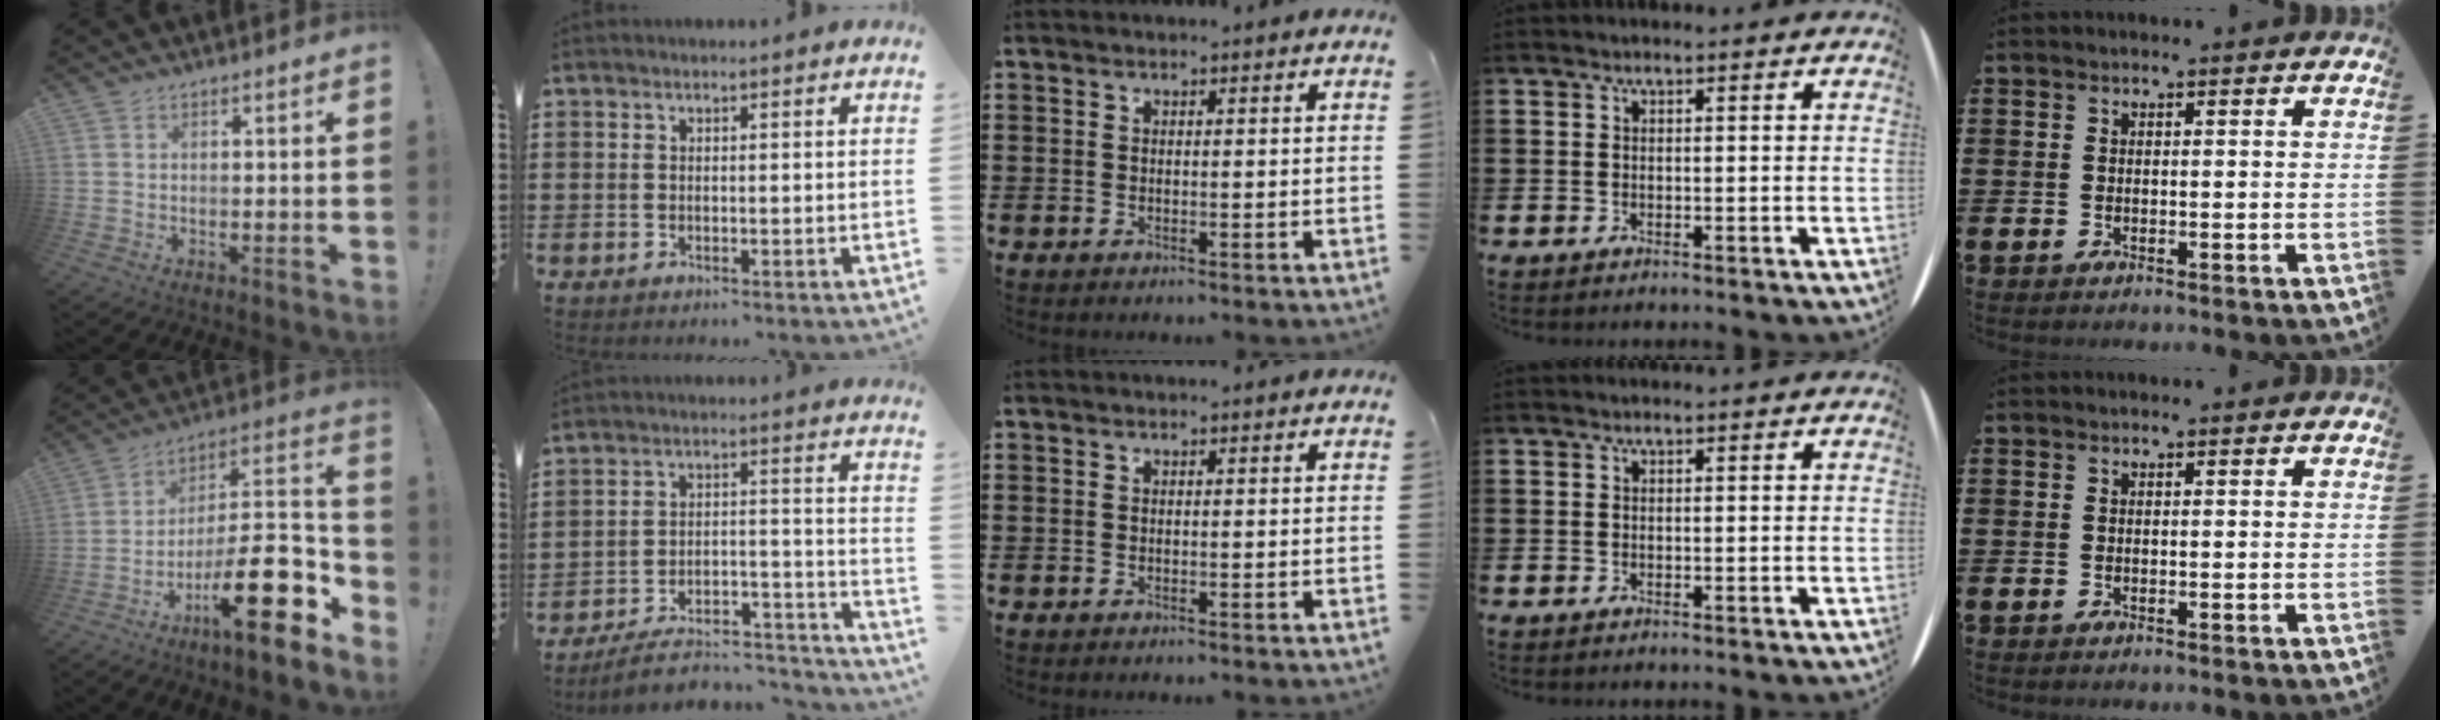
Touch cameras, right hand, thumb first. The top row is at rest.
{"thumb": {"total": 23.1, "force": [-9.8, 6.4, 20.0], "torque": [-0.309, 0.046, -0.157]}, "index": {"total": 6.7, "force": [-5.7, 1.9, 3.0], "torque": [-0.049, 0.006, -0.110]}}